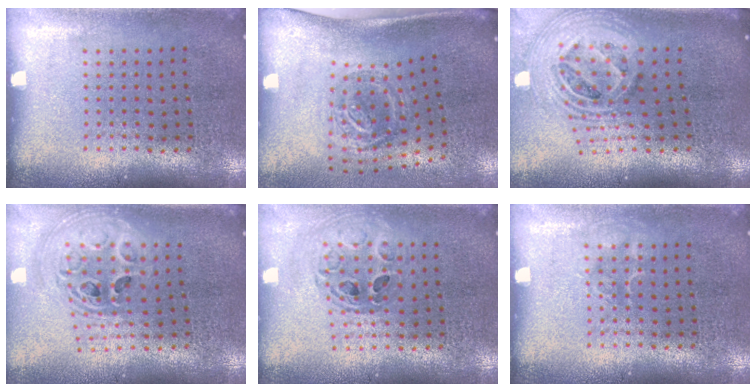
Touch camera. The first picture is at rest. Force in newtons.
{"total": 1.9, "press": 1.2, "slide": 1.5}
{"total": 2.8, "press": 1.9, "slide": 2.0}
{"total": 2.4, "press": 1.8, "slide": 1.6}
{"total": 0.7, "press": 0.7, "slide": 0.1}
{"total": 1.0, "press": 0.9, "slide": 0.2}